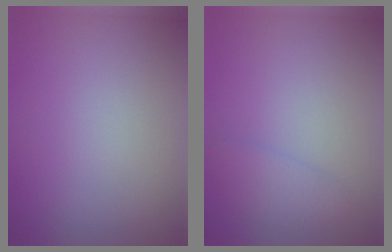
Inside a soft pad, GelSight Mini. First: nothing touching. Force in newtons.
{"total": 1.8, "press": 1.8, "slide": 0.1}